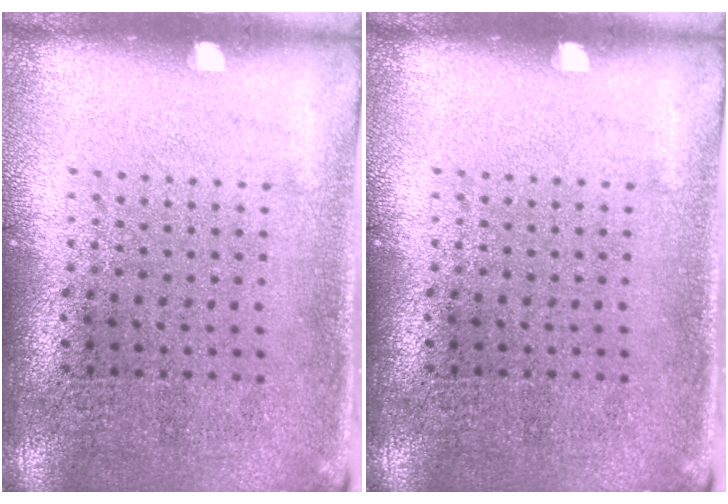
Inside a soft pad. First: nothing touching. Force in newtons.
{"total": 0.0}